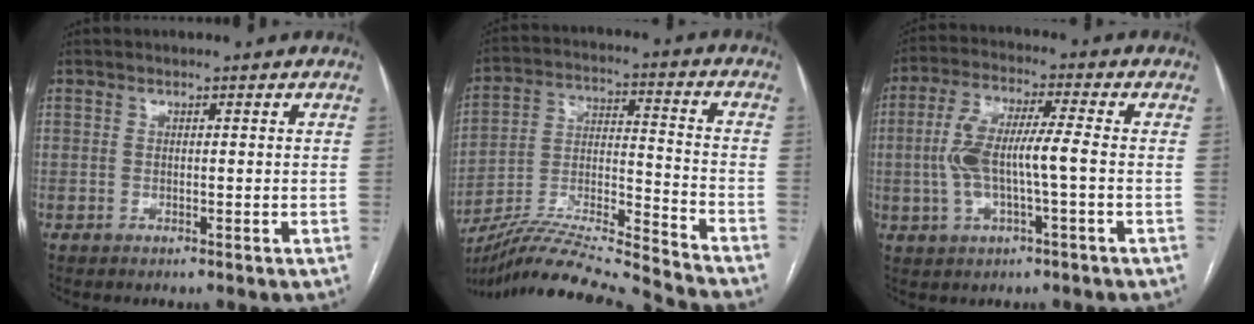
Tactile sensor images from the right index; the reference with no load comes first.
{"total": 19.5, "force": [-18.2, -1.3, 6.8], "torque": [-0.144, 0.000, -0.315]}
{"total": 9.4, "force": [-1.0, 1.8, 9.1], "torque": [-0.189, 0.019, -0.019]}